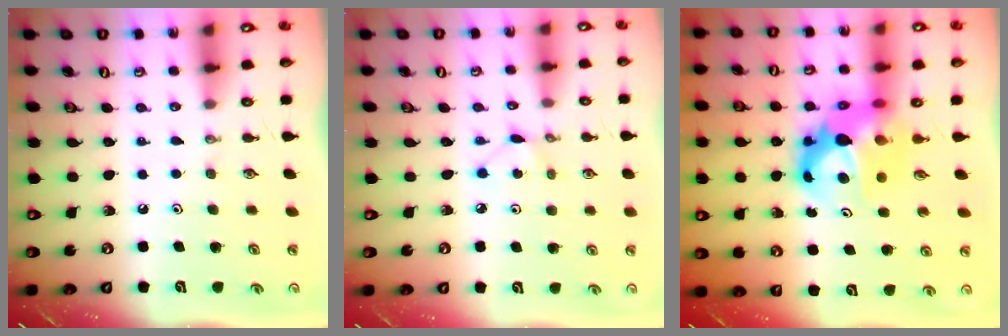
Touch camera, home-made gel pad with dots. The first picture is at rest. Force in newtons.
{"total": 3.2, "press": 3.2, "slide": 0.2}
{"total": 10.7, "press": 10.7, "slide": 0.6}